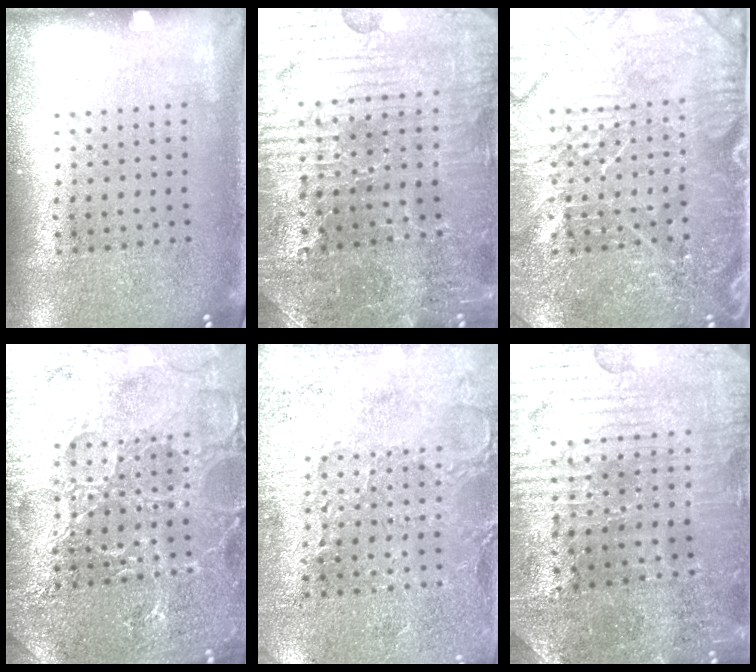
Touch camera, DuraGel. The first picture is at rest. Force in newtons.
{"total": 3.8, "press": 3.8, "slide": 0.5}
{"total": 5.0, "press": 4.6, "slide": 1.9}
{"total": 4.7, "press": 4.6, "slide": 0.6}
{"total": 2.8, "press": 2.7, "slide": 0.7}
{"total": 3.6, "press": 3.6, "slide": 0.5}